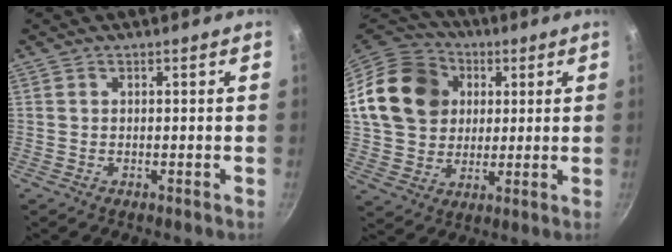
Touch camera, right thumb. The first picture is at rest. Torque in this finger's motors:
{"motor_torque": [0.01, 1.39, 0.39, -0.28, 0.20]}